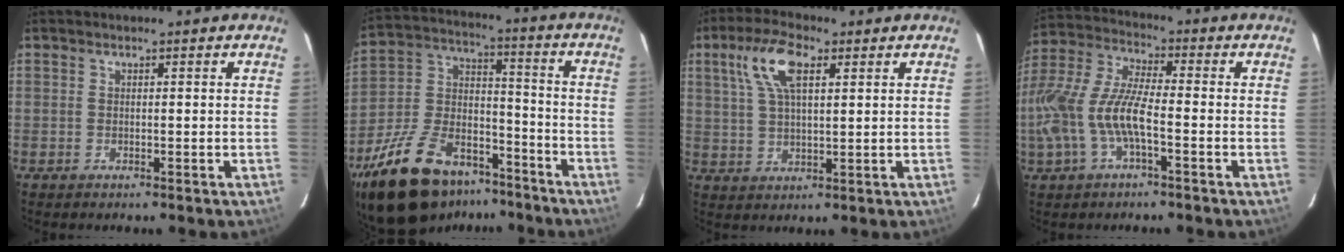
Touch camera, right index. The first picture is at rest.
{"total": 23.8, "force": [-16.3, 11.9, 12.7], "torque": [-0.269, 0.016, -0.260]}
{"total": 9.3, "force": [3.9, 3.6, 7.6], "torque": [-0.153, 0.019, 0.074]}
{"total": 14.6, "force": [-4.1, 4.9, 13.1], "torque": [-0.281, 0.000, -0.080]}